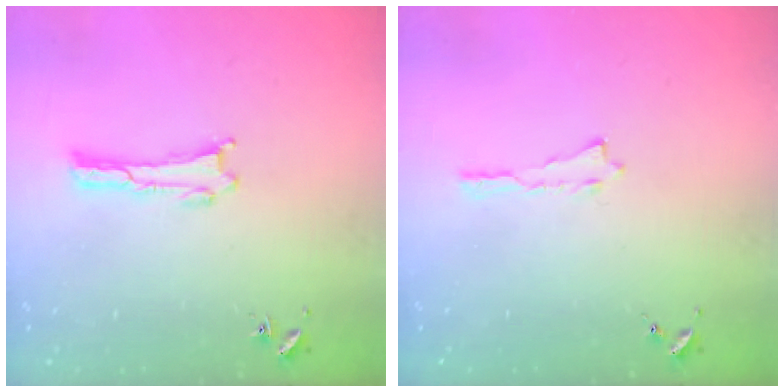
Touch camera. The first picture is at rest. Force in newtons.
{"total": 0.0}